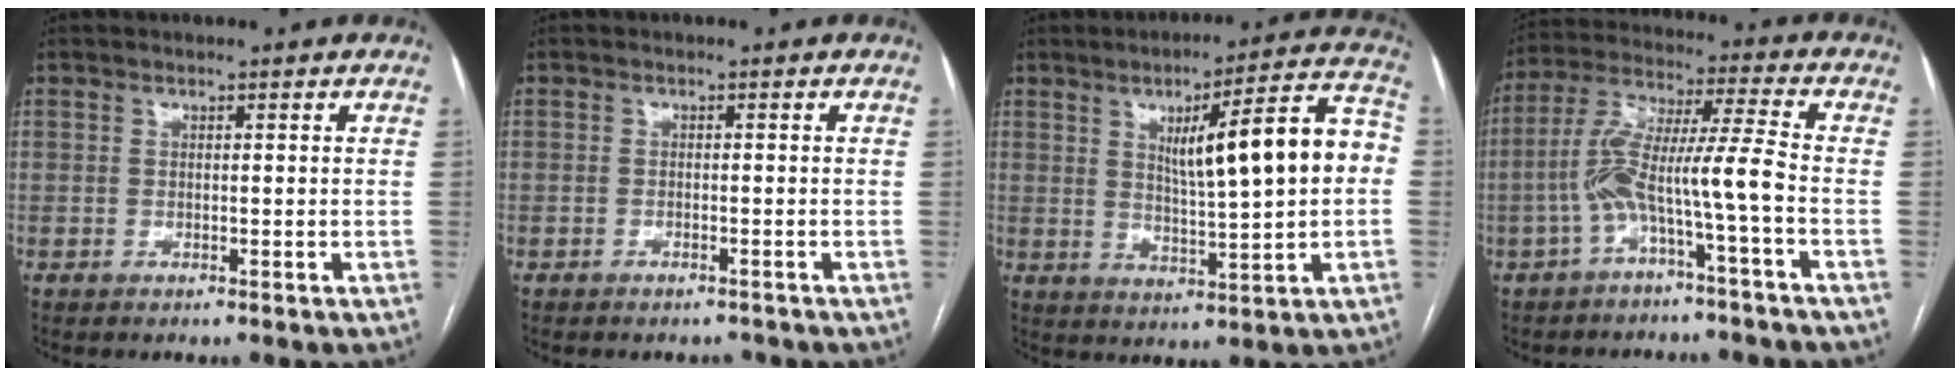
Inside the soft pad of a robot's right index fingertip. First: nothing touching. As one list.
[{"total": 1.2, "force": [-1.2, 0.4, 0.1], "torque": [-0.005, -0.001, -0.010]}, {"total": 14.7, "force": [1.9, 1.8, 14.4], "torque": [-0.203, 0.029, 0.033]}, {"total": 9.5, "force": [-3.4, -0.5, 8.8], "torque": [-0.178, 0.032, -0.066]}]